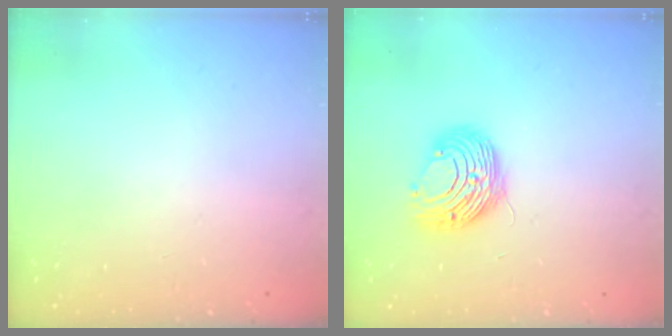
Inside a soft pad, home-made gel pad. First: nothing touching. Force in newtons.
{"total": 9.5, "press": 9.5, "slide": 0.1}